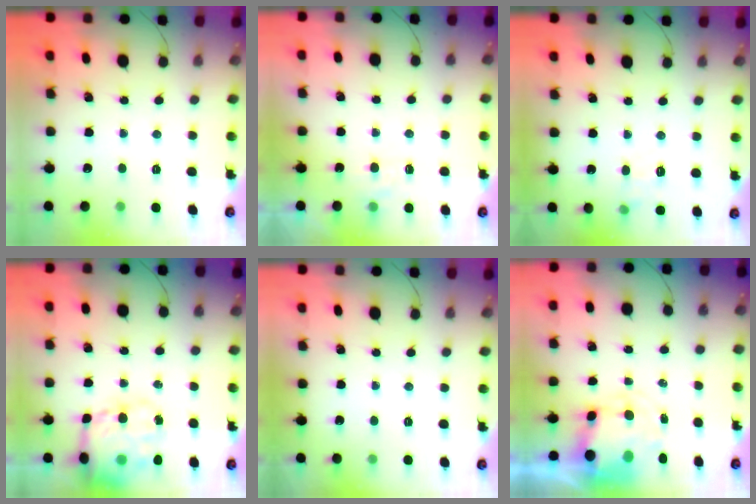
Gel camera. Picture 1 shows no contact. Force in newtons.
{"total": 3.7, "press": 3.5, "slide": 1.2}
{"total": 7.0, "press": 6.8, "slide": 1.7}
{"total": 16.3, "press": 15.8, "slide": 4.1}
{"total": 1.8, "press": 1.7, "slide": 0.3}
{"total": 6.9, "press": 6.6, "slide": 1.8}